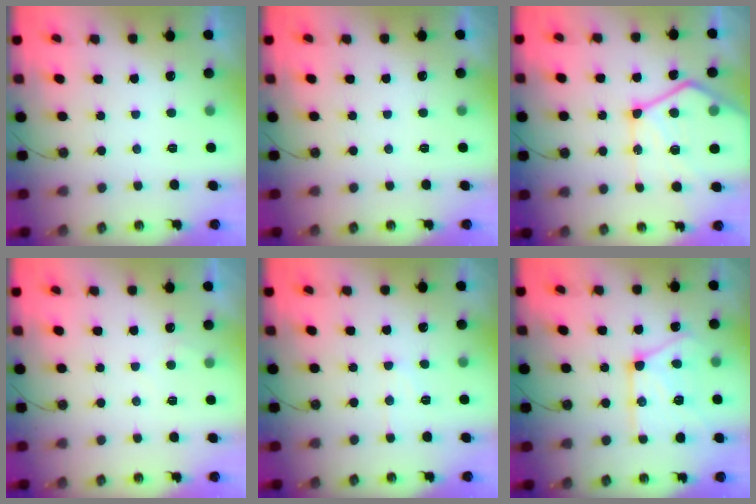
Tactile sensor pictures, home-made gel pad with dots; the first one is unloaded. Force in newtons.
{"total": 0.0}
{"total": 19.7, "press": 19.6, "slide": 2.1}
{"total": 2.2, "press": 2.2, "slide": 0.3}
{"total": 7.7, "press": 7.6, "slide": 0.8}
{"total": 16.7, "press": 16.6, "slide": 1.4}